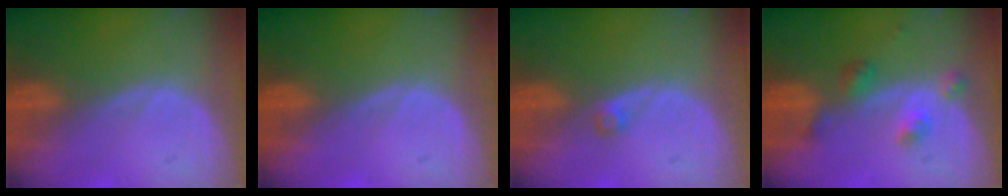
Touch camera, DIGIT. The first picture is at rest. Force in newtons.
{"total": 0.0}
{"total": 1.0, "press": 1.0, "slide": 0.2}
{"total": 4.3, "press": 3.8, "slide": 1.9}